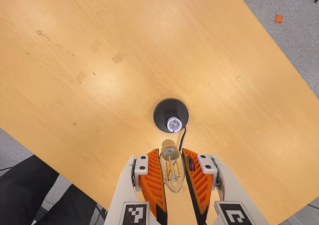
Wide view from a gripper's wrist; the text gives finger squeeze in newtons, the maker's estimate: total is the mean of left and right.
{"total": 11.6, "left": 12.2, "right": 11.0}